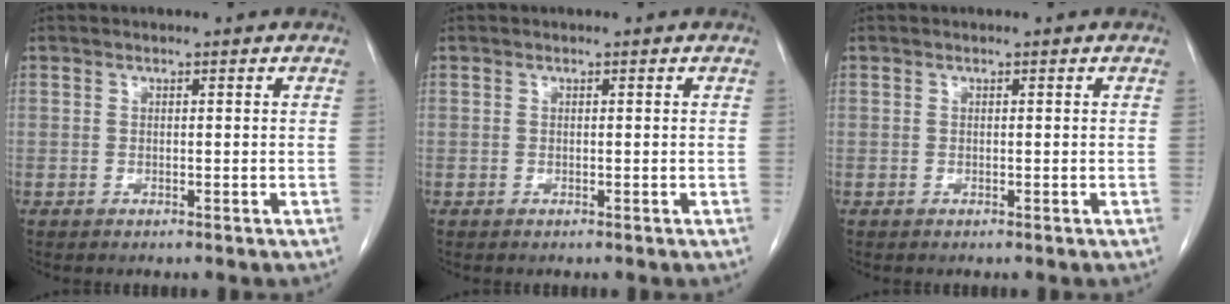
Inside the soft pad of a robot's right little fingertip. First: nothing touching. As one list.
[{"total": 0.0}, {"total": 0.0}]